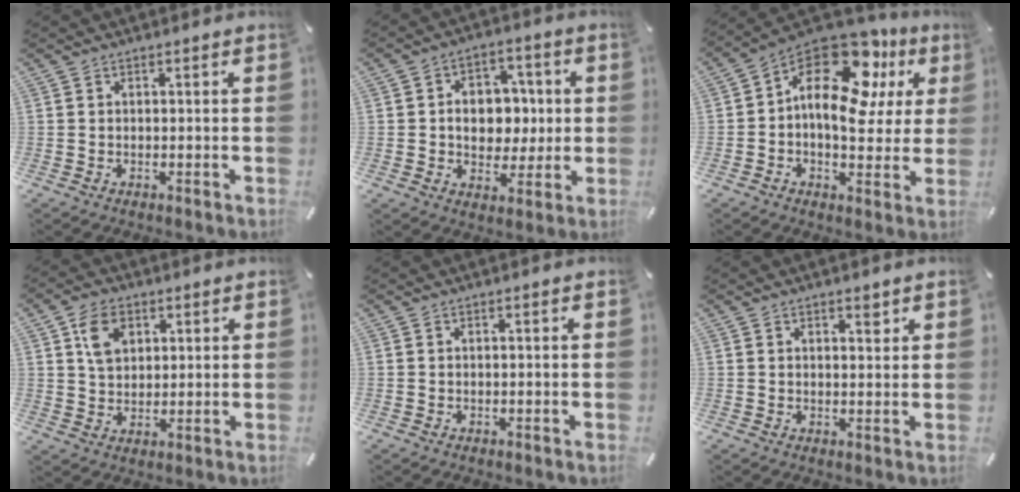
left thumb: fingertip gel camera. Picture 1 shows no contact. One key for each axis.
{"total": 9.9, "fx": 0.1, "fy": 8.3, "fz": 5.4, "tx": -0.067, "ty": 0.005, "tz": 0.004}
{"total": 17.8, "fx": 7.5, "fy": 10.5, "fz": 12.4, "tx": -0.211, "ty": -0.052, "tz": 0.125}
{"total": 7.2, "fx": 2.9, "fy": 5.4, "fz": 3.7, "tx": -0.062, "ty": 0.003, "tz": 0.053}
{"total": 0.0}
{"total": 1.9, "fx": 1.3, "fy": 1.1, "fz": 1.0, "tx": -0.004, "ty": -0.006, "tz": 0.019}